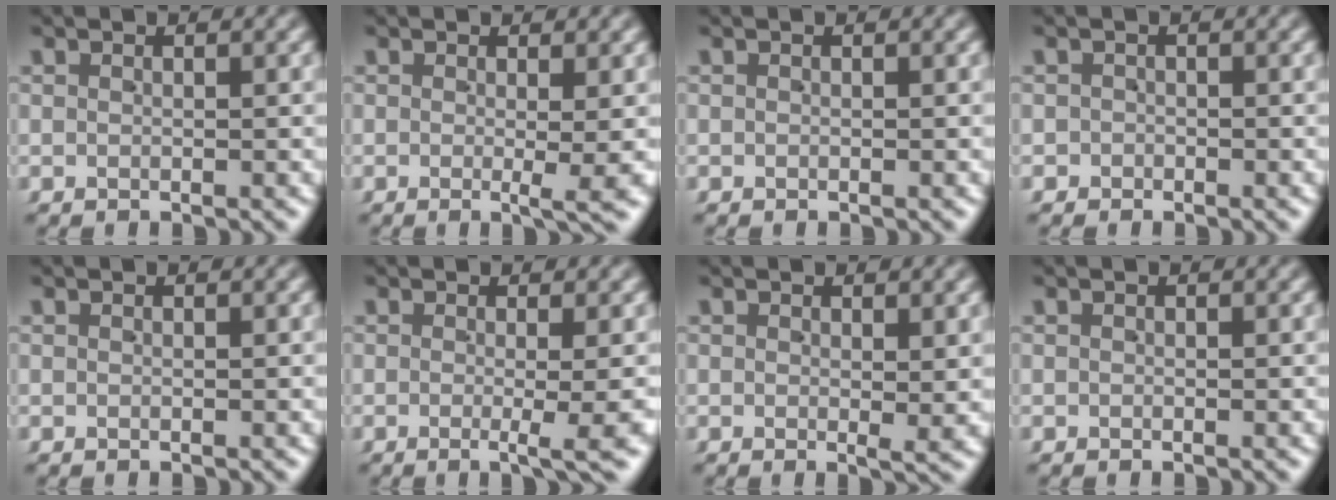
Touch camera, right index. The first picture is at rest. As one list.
[{"total": 2.3, "force": [-0.1, -0.2, 2.3], "torque": [-0.029, -0.004, -0.002]}, {"total": 0.0}, {"total": 1.2, "force": [-0.8, 0.7, -0.5], "torque": [0.014, -0.004, -0.016]}, {"total": 0.0}, {"total": 3.5, "force": [-0.7, 0.0, 3.4], "torque": [-0.040, -0.002, -0.013]}, {"total": 1.0, "force": [0.5, 0.0, 0.9], "torque": [-0.014, -0.009, 0.008]}, {"total": 0.0}]